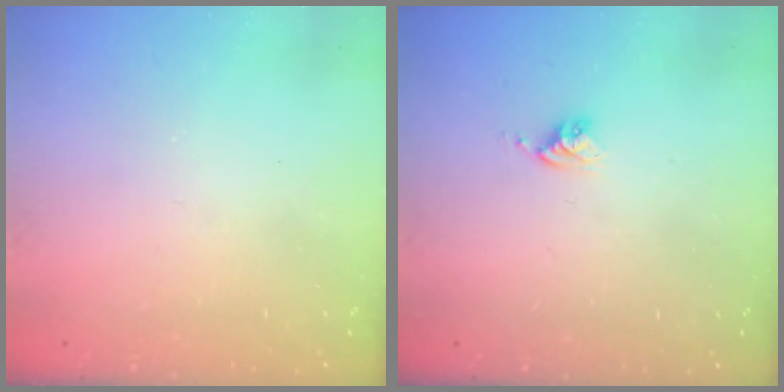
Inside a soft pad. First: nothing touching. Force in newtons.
{"total": 3.9, "press": 3.8, "slide": 0.3}